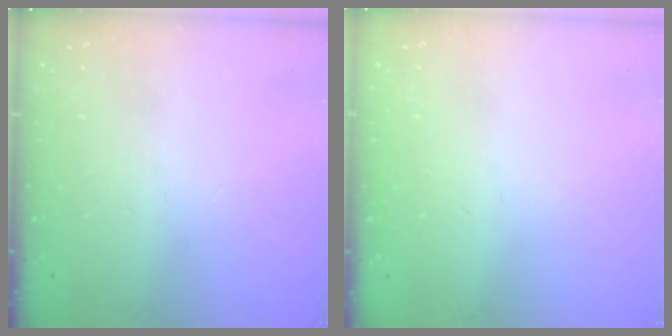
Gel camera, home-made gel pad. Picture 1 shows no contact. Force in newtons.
{"total": 1.6, "press": 1.5, "slide": 0.1}